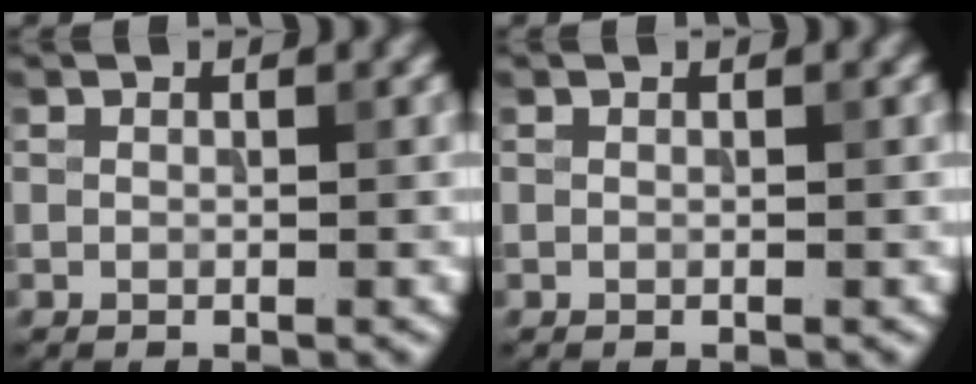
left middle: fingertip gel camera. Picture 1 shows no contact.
{"total": 0.0}